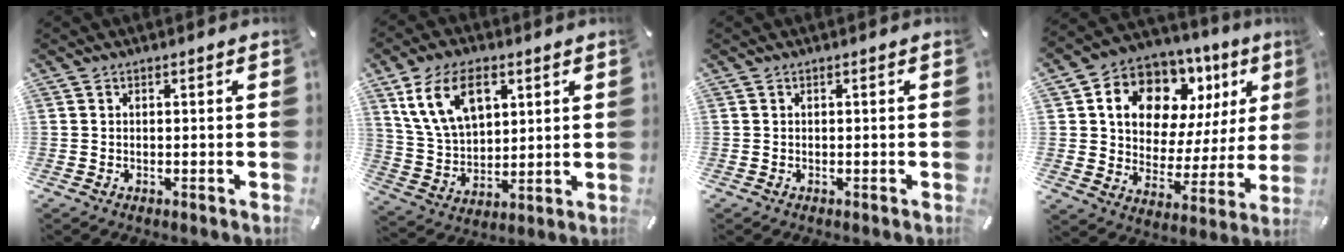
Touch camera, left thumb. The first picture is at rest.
{"total": 13.5, "force": [6.3, 8.6, 8.2], "torque": [-0.186, -0.003, 0.116]}
{"total": 0.0}
{"total": 14.1, "force": [8.0, 9.7, 6.6], "torque": [-0.115, -0.052, 0.142]}